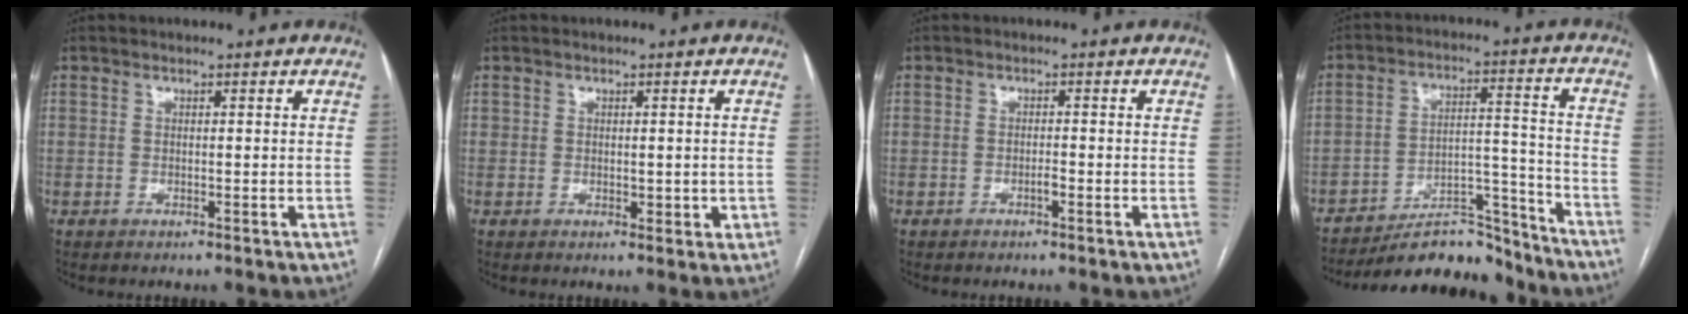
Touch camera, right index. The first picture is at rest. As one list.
[{"total": 2.4, "force": [-0.1, 1.6, 1.7], "torque": [-0.022, 0.006, 0.005]}, {"total": 1.0, "force": [-0.6, 0.2, 0.8], "torque": [-0.016, 0.002, -0.010]}, {"total": 13.7, "force": [-12.9, 3.4, 3.4], "torque": [-0.038, 0.040, -0.200]}]